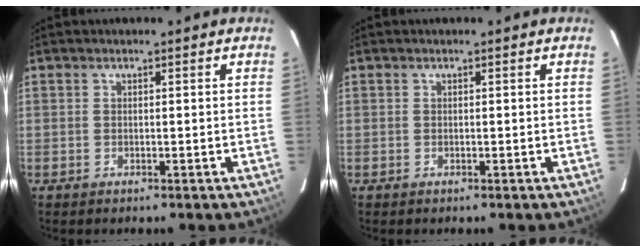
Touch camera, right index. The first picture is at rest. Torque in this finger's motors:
{"motor_torque": [0.01, -0.01, 0.01, 0.00]}